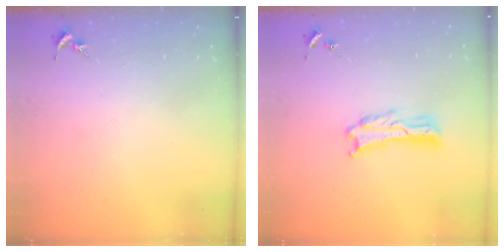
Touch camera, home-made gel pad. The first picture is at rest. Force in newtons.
{"total": 1.7, "press": 1.7, "slide": 0.3}